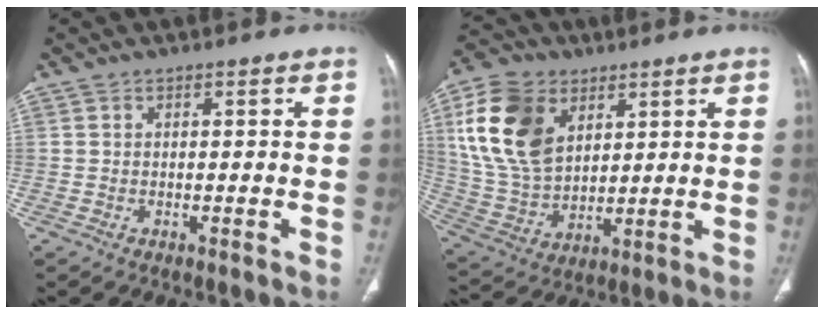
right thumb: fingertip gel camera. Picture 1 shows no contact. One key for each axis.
{"total": 17.3, "fx": 6.5, "fy": 11.6, "fz": 11.1, "tx": -0.204, "ty": -0.015, "tz": 0.132}